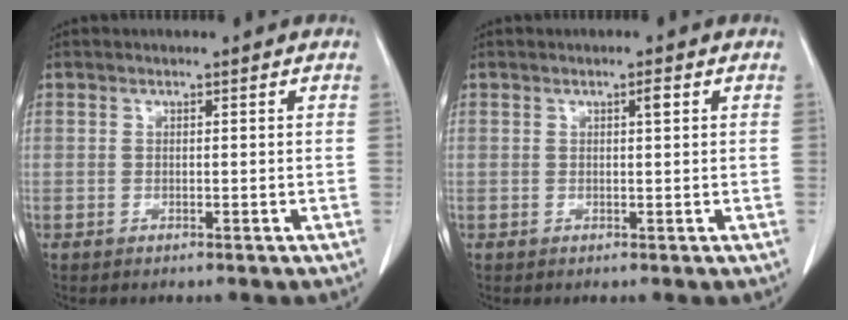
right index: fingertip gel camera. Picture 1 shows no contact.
{"total": 1.1, "force": [0.4, 0.1, 1.0], "torque": [-0.018, 0.001, 0.006]}